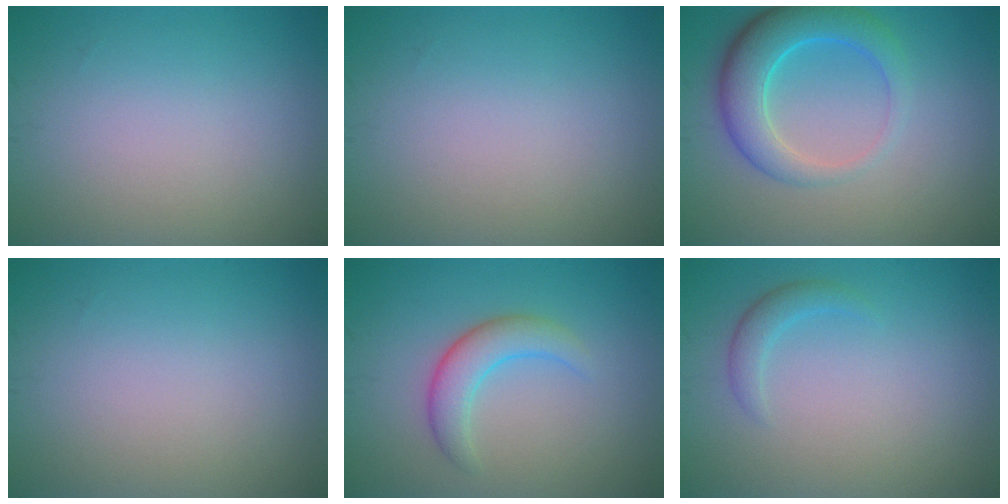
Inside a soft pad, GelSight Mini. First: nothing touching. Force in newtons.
{"total": 0.0}
{"total": 5.6, "press": 5.6, "slide": 0.3}
{"total": 0.0}
{"total": 3.3, "press": 3.3, "slide": 0.1}
{"total": 1.6, "press": 1.6, "slide": 0.1}